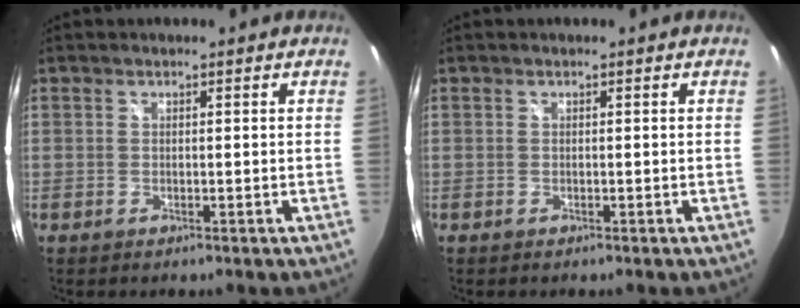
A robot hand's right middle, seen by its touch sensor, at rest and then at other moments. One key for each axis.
{"total": 0.0}